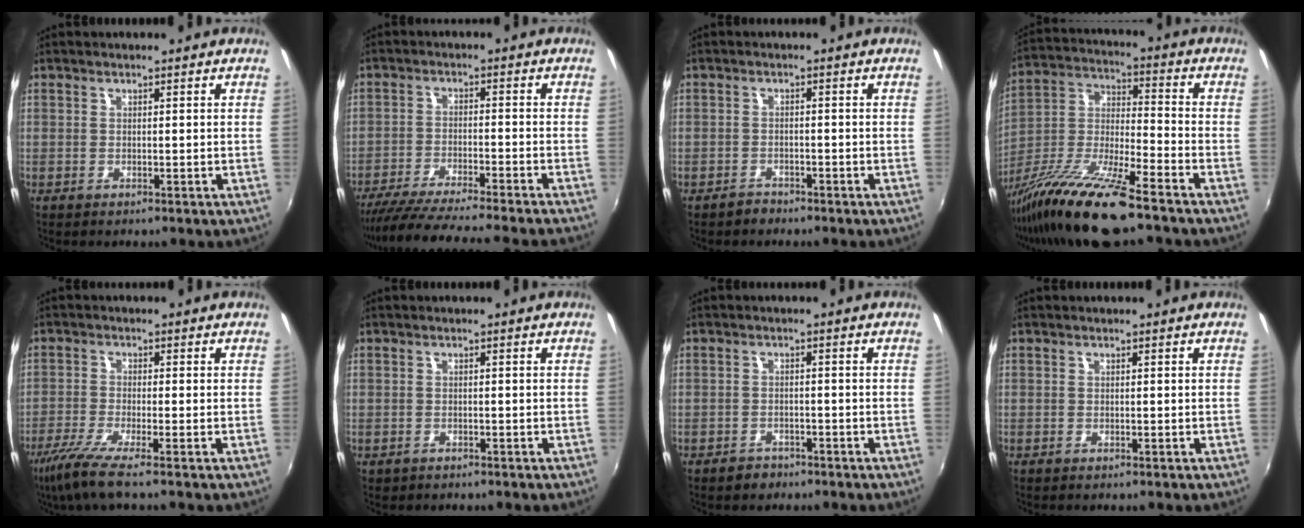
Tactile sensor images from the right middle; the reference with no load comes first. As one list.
[{"total": 15.8, "force": [-14.1, -1.0, 6.9], "torque": [-0.139, -0.028, -0.225]}, {"total": 2.0, "force": [-1.7, 1.1, -0.1], "torque": [-0.003, 0.003, -0.029]}, {"total": 17.7, "force": [-13.3, 1.8, 11.5], "torque": [-0.233, -0.024, -0.249]}, {"total": 6.8, "force": [-5.0, -0.2, 4.6], "torque": [-0.113, -0.029, -0.096]}, {"total": 1.0, "force": [-0.6, 0.8, 0.2], "torque": [-0.009, -0.003, -0.008]}, {"total": 2.7, "force": [-1.9, 1.8, 0.4], "torque": [-0.013, 0.001, -0.028]}, {"total": 0.0}]